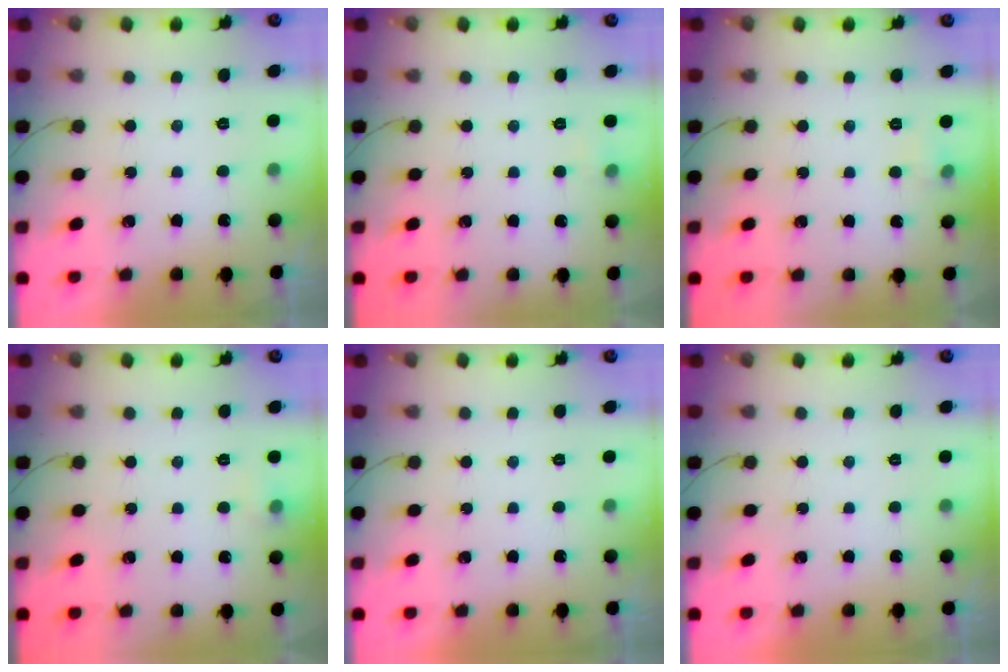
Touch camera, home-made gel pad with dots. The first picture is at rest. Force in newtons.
{"total": 3.7, "press": 3.5, "slide": 1.2}
{"total": 4.1, "press": 3.9, "slide": 1.2}
{"total": 5.4, "press": 5.3, "slide": 1.2}
{"total": 0.0}
{"total": 0.0}